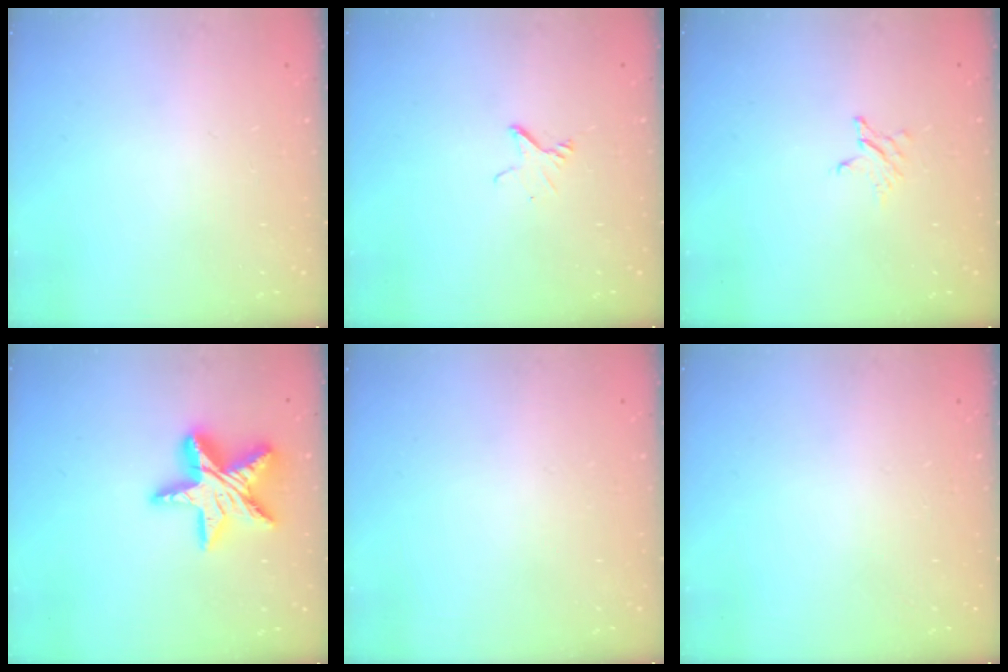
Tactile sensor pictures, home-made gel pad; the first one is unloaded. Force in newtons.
{"total": 2.5, "press": 2.5, "slide": 0.1}
{"total": 2.5, "press": 2.5, "slide": 0.3}
{"total": 16.5, "press": 16.5, "slide": 1.2}
{"total": 0.0}
{"total": 0.0}